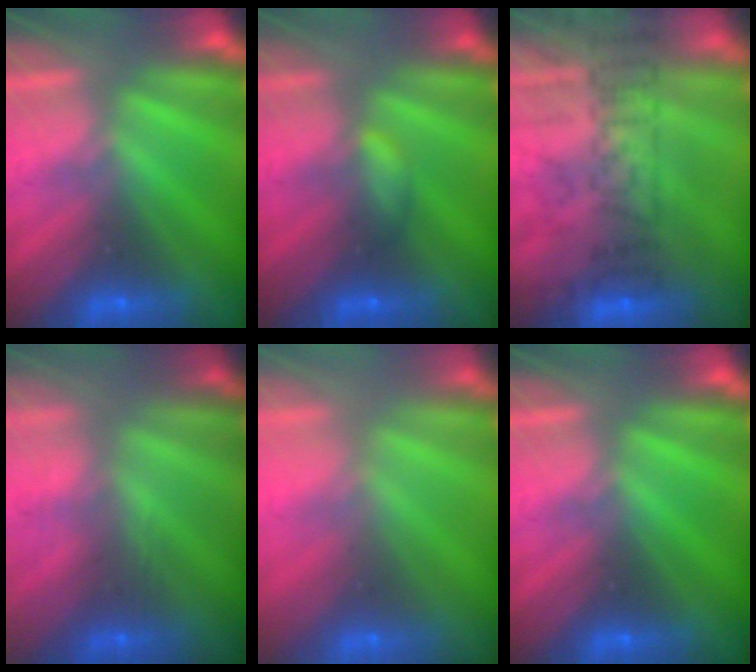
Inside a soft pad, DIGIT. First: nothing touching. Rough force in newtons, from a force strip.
{"total": 2.2}
{"total": 13.2}
{"total": 2.9}
{"total": 2.4}
{"total": 0.0}